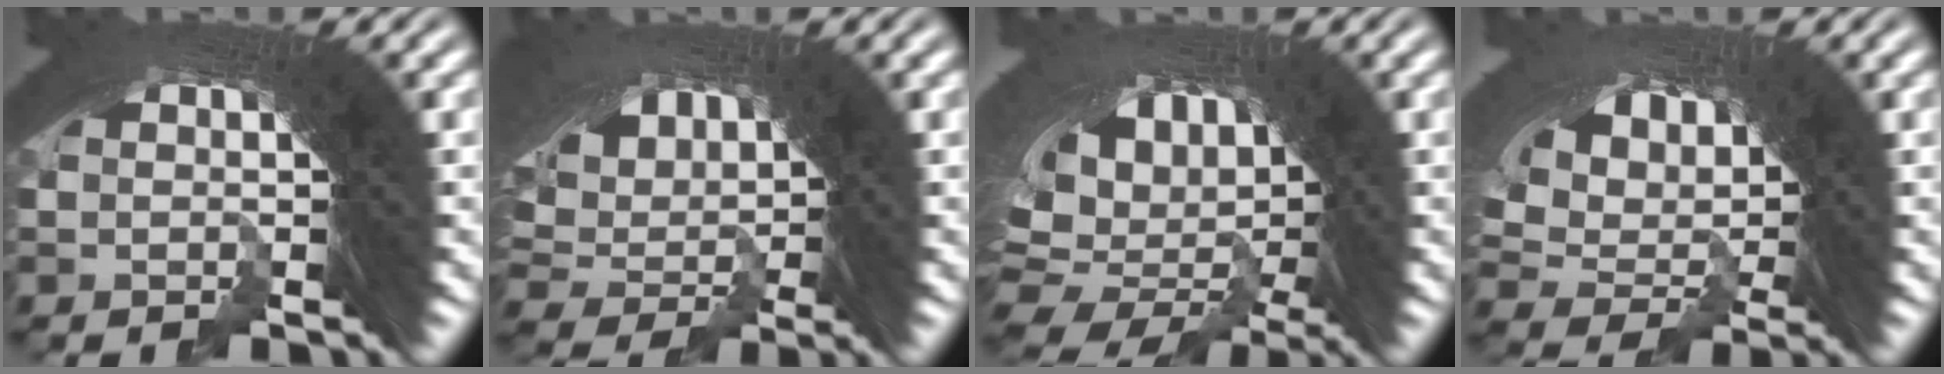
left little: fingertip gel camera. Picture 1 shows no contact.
{"total": 9.1, "force": [-0.9, 7.2, 5.5], "torque": [-0.132, -0.025, -0.004]}
{"total": 15.0, "force": [-4.4, 11.3, 8.8], "torque": [-0.209, -0.071, -0.043]}
{"total": 9.6, "force": [-1.9, 7.8, 5.4], "torque": [-0.137, -0.034, -0.020]}